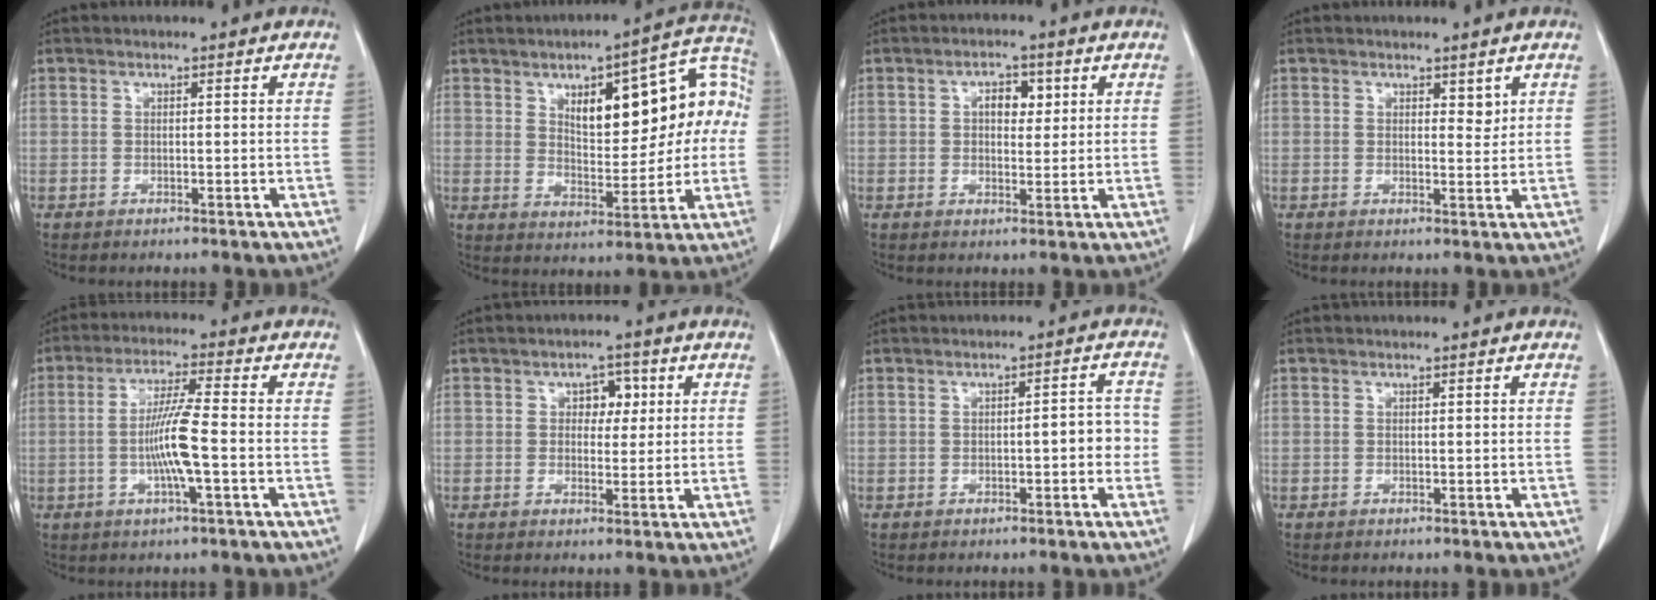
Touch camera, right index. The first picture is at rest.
{"total": 16.5, "force": [3.4, 6.8, 14.6], "torque": [-0.187, 0.041, 0.052]}
{"total": 4.0, "force": [1.2, 2.3, 3.0], "torque": [-0.047, 0.010, 0.019]}
{"total": 1.7, "force": [1.1, 0.9, 1.0], "torque": [-0.010, -0.009, 0.018]}
{"total": 8.0, "force": [-1.5, -0.1, 7.8], "torque": [-0.154, -0.002, -0.030]}
{"total": 3.6, "force": [1.0, 2.4, 2.4], "torque": [-0.029, 0.009, 0.014]}
{"total": 3.6, "force": [-0.8, 1.3, 3.3], "torque": [-0.038, 0.015, -0.008]}
{"total": 0.0}